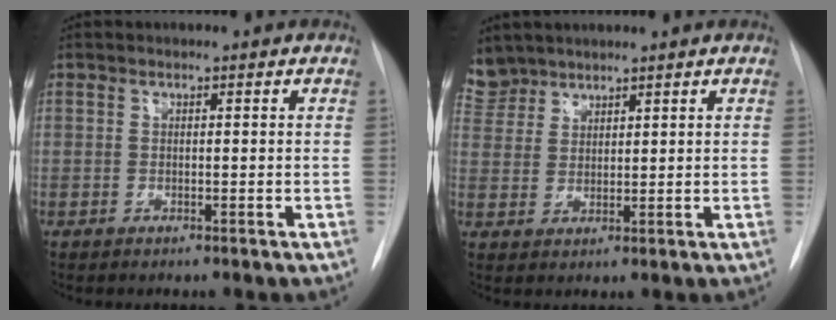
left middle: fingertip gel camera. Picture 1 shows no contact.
{"total": 4.9, "force": [4.4, 2.1, -0.2], "torque": [0.008, 0.007, 0.093]}